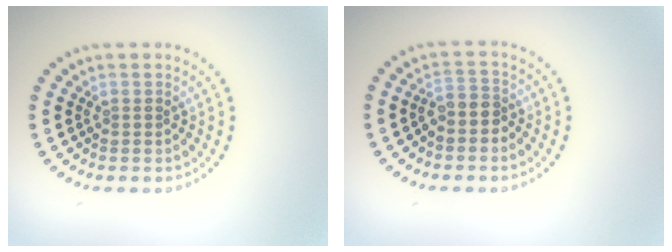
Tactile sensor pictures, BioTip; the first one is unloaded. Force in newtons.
{"total": 2.0, "press": 1.6, "slide": 1.2}